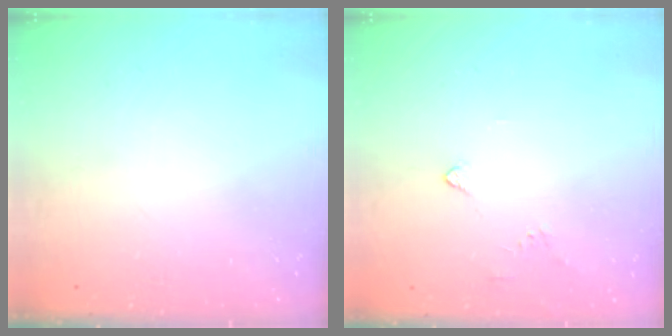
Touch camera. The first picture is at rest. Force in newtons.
{"total": 4.0, "press": 3.9, "slide": 0.6}